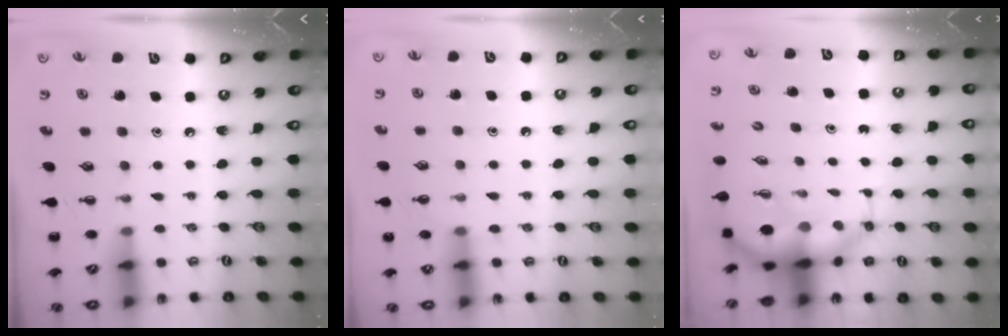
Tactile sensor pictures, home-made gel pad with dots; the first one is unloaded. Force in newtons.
{"total": 6.8, "press": 6.5, "slide": 1.7}
{"total": 8.0, "press": 7.6, "slide": 2.3}